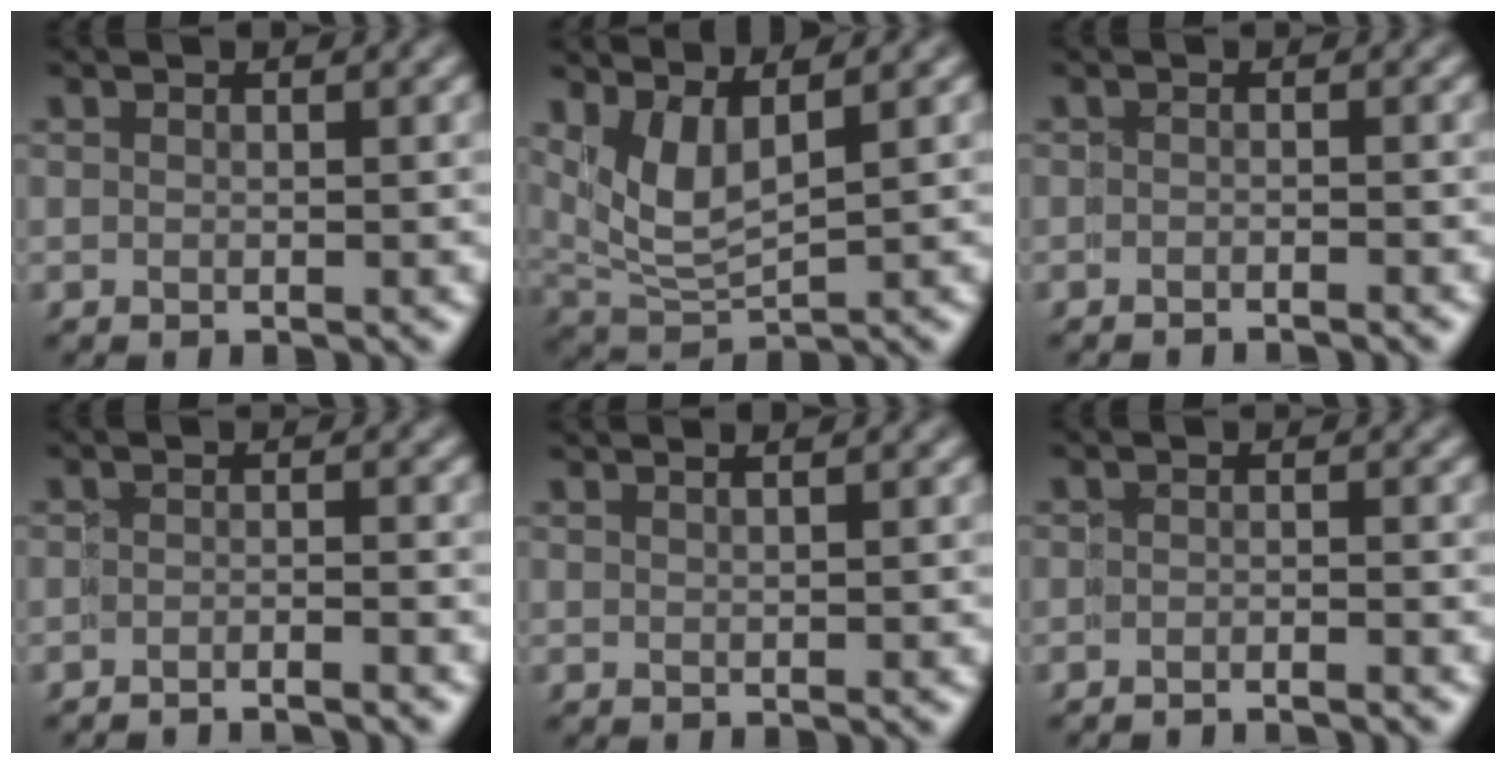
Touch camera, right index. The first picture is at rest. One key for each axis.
{"total": 5.5, "fx": 1.9, "fy": 3.7, "fz": 3.6, "tx": -0.092, "ty": -0.003, "tz": 0.034}
{"total": 1.3, "fx": -1.2, "fy": 0.3, "fz": 0.2, "tx": -0.007, "ty": 0.002, "tz": -0.026}
{"total": 3.2, "fx": -3.1, "fy": 0.6, "fz": 0.3, "tx": 0.002, "ty": 0.005, "tz": -0.061}
{"total": 1.1, "fx": 0.7, "fy": -0.4, "fz": 0.7, "tx": -0.008, "ty": 0.004, "tz": 0.014}
{"total": 2.5, "fx": -2.4, "fy": 0.5, "fz": 0.2, "tx": -0.001, "ty": 0.003, "tz": -0.047}